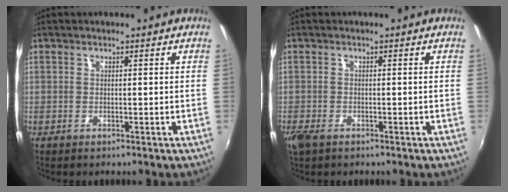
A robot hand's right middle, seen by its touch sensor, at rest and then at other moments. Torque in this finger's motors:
{"motor_torque": [0.94, -0.93, 0.51, 0.13]}